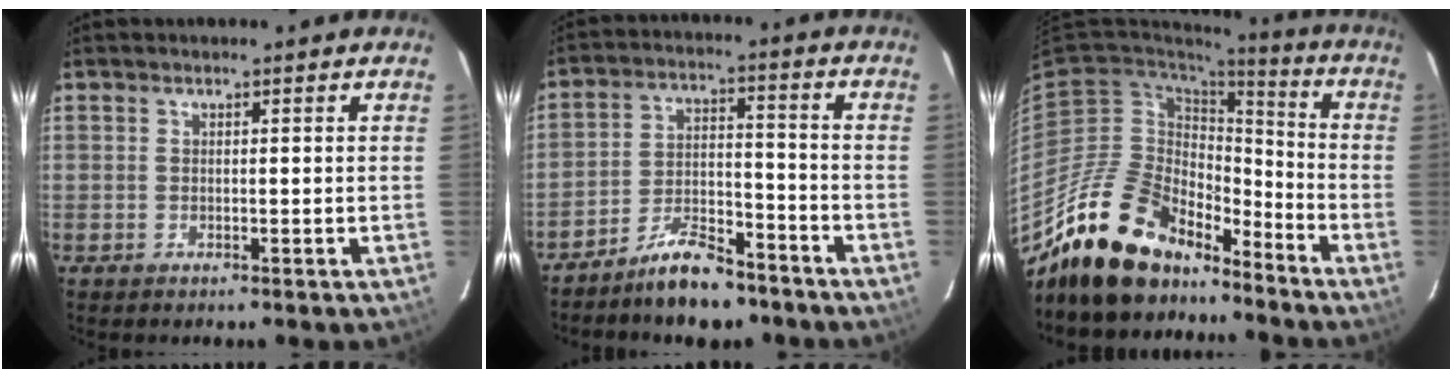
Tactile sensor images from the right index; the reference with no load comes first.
{"total": 10.0, "force": [-8.1, 3.5, 4.7], "torque": [-0.098, 0.017, -0.138]}
{"total": 19.7, "force": [-15.7, 9.0, 7.9], "torque": [-0.157, 0.011, -0.263]}